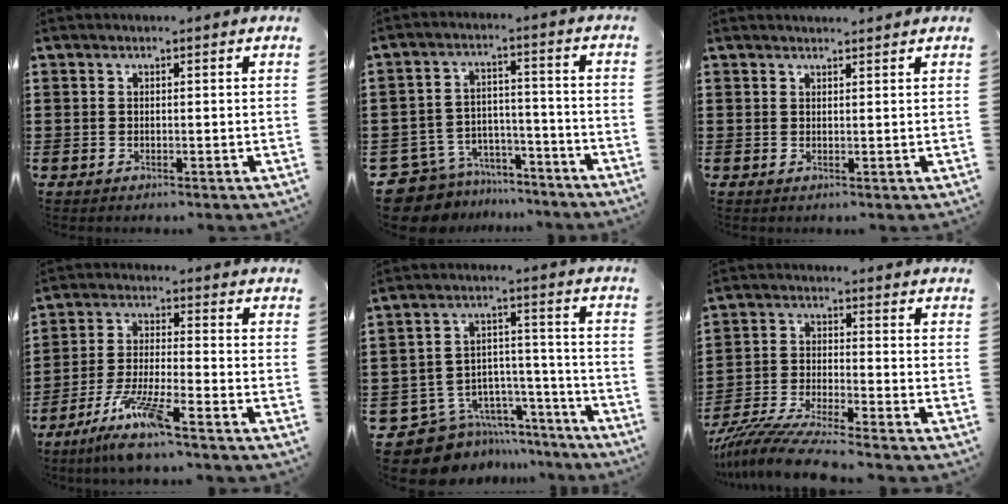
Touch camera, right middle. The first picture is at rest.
{"total": 8.1, "force": [-7.7, 2.3, 0.8], "torque": [-0.042, 0.013, -0.157]}
{"total": 1.0, "force": [1.0, -0.1, 0.1], "torque": [0.004, -0.005, 0.018]}
{"total": 8.3, "force": [-6.4, 0.1, 5.4], "torque": [-0.116, -0.014, -0.124]}
{"total": 10.1, "force": [-8.6, 5.0, 2.1], "torque": [-0.052, 0.022, -0.159]}
{"total": 7.4, "force": [-6.8, -0.2, 2.9], "torque": [-0.074, -0.014, -0.136]}